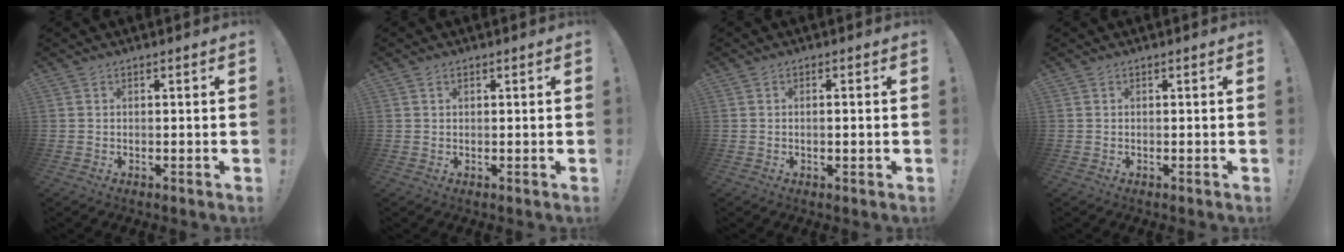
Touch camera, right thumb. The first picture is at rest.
{"total": 0.6, "force": [0.4, 0.4, 0.3], "torque": [-0.009, 0.003, 0.008]}
{"total": 1.4, "force": [-0.3, 0.1, 1.3], "torque": [-0.021, 0.001, -0.006]}
{"total": 0.0}